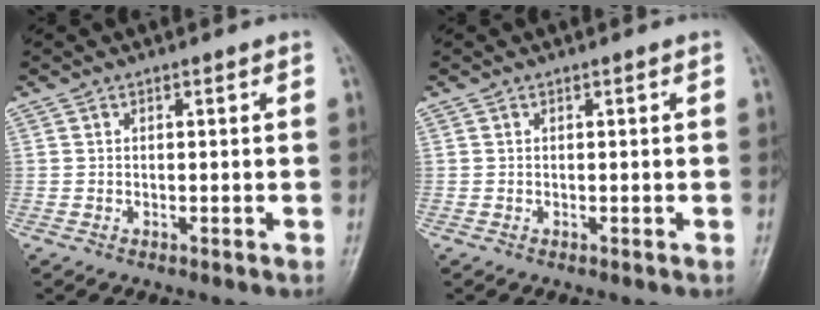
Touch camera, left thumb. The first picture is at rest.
{"total": 0.0}